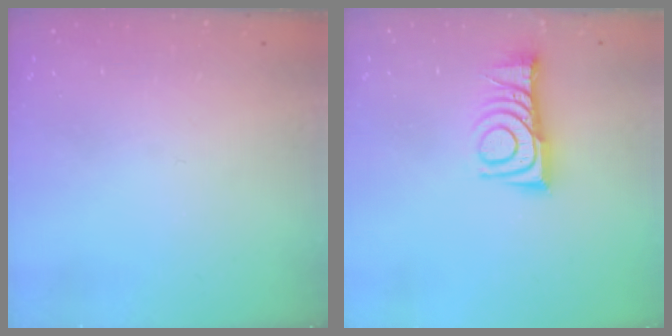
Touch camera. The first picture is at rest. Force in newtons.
{"total": 9.9, "press": 9.9, "slide": 0.8}